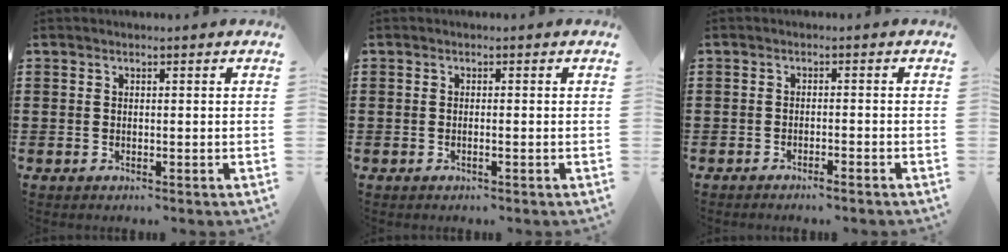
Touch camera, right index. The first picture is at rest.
{"total": 0.7, "force": [-0.4, -0.1, 0.6], "torque": [-0.010, -0.003, -0.006]}
{"total": 1.5, "force": [-1.4, -0.3, 0.4], "torque": [-0.009, 0.000, -0.027]}